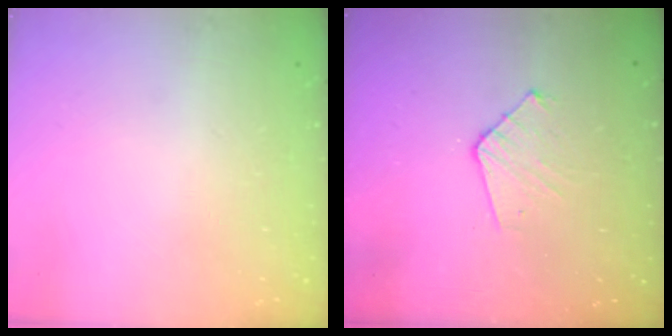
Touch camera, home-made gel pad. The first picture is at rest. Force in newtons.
{"total": 5.9, "press": 5.9, "slide": 0.5}